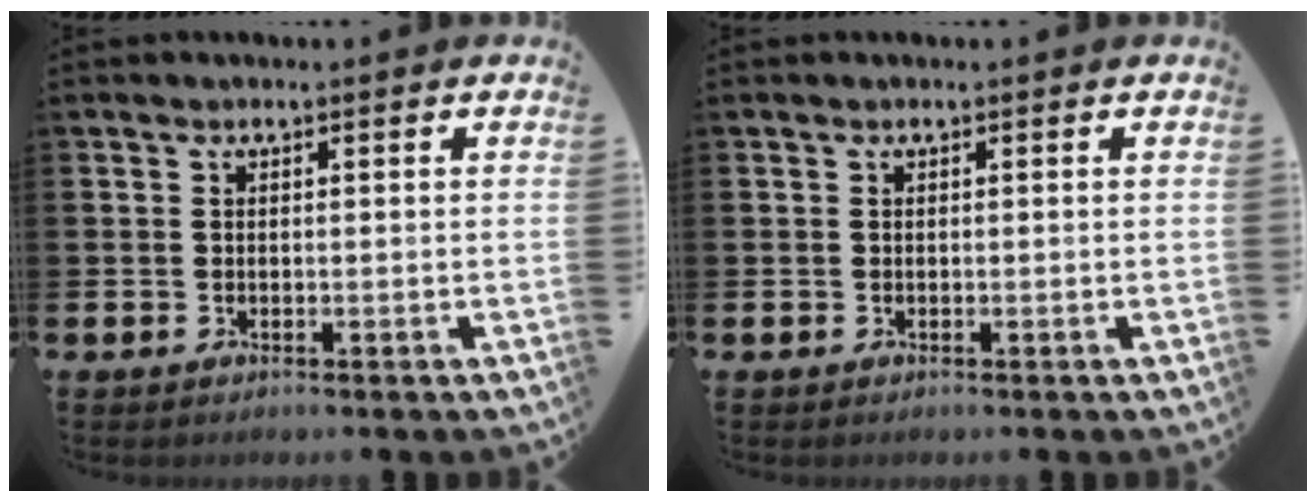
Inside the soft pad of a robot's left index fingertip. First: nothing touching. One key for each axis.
{"total": 0.0}